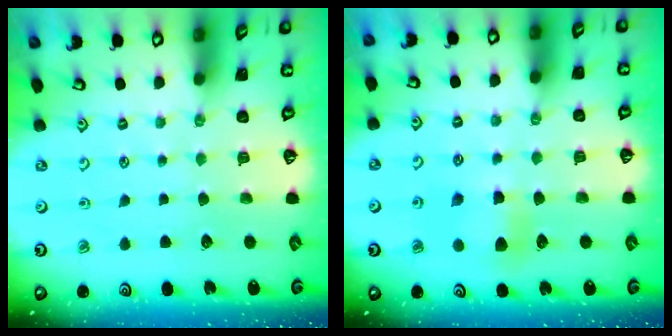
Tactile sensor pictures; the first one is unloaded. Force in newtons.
{"total": 5.4, "press": 5.4, "slide": 0.2}